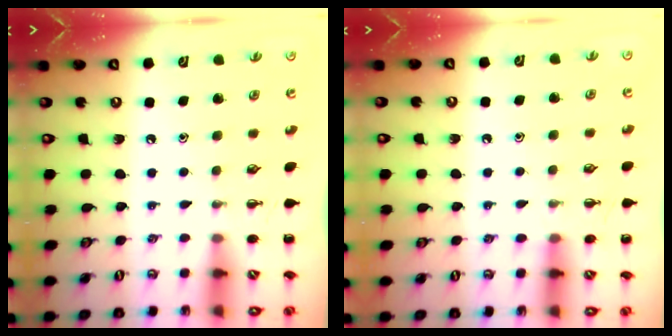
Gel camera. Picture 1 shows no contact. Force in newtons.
{"total": 7.5, "press": 7.2, "slide": 2.0}